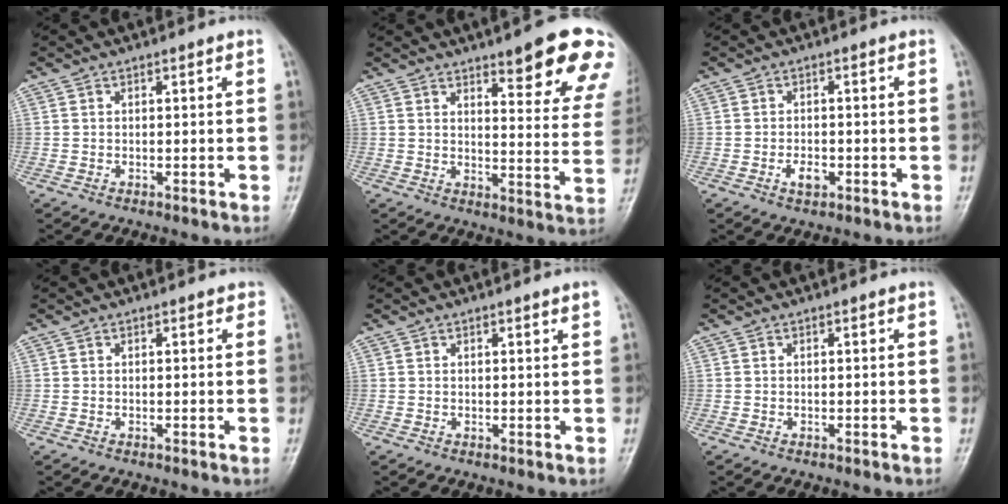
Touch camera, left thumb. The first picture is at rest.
{"total": 16.8, "force": [10.7, 3.7, 12.4], "torque": [-0.122, -0.058, 0.130]}
{"total": 2.7, "force": [-1.1, 1.6, 1.9], "torque": [-0.030, 0.003, -0.016]}
{"total": 0.9, "force": [0.5, 0.6, 0.5], "torque": [0.001, -0.001, 0.001]}
{"total": 1.4, "force": [0.9, 0.0, 1.0], "torque": [-0.013, -0.003, 0.012]}
{"total": 0.0}